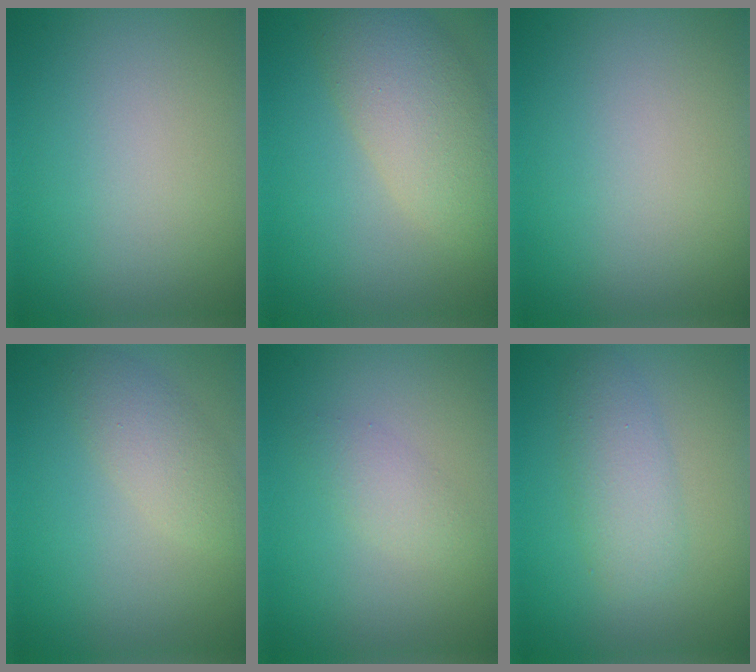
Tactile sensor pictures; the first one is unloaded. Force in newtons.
{"total": 6.3, "press": 6.3, "slide": 0.5}
{"total": 0.0}
{"total": 2.7, "press": 2.7, "slide": 0.1}
{"total": 1.7, "press": 1.7, "slide": 0.1}
{"total": 2.4, "press": 2.3, "slide": 0.1}